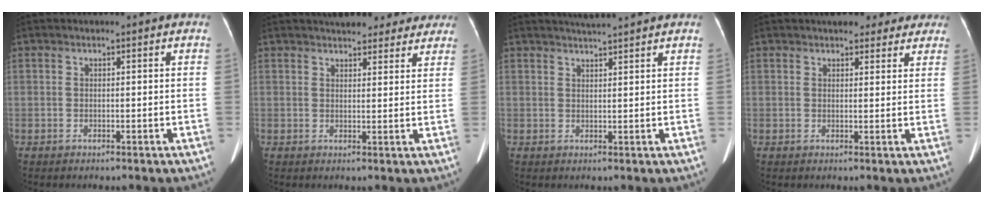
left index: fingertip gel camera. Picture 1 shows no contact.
{"total": 12.6, "force": [11.1, 4.1, 4.3], "torque": [-0.029, 0.025, 0.129]}
{"total": 4.1, "force": [3.8, -0.7, 1.3], "torque": [-0.020, 0.017, 0.059]}
{"total": 8.2, "force": [6.8, 3.3, 3.2], "torque": [-0.021, 0.017, 0.079]}